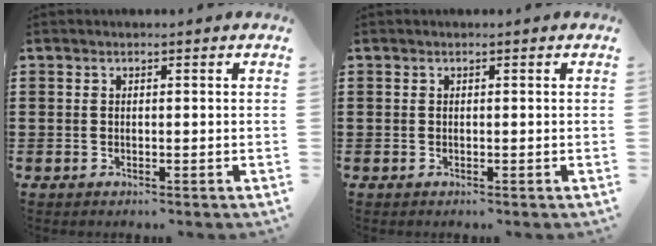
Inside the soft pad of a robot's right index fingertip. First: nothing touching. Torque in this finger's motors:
{"motor_torque": [0.02, 0.01, 0.00, 0.00]}